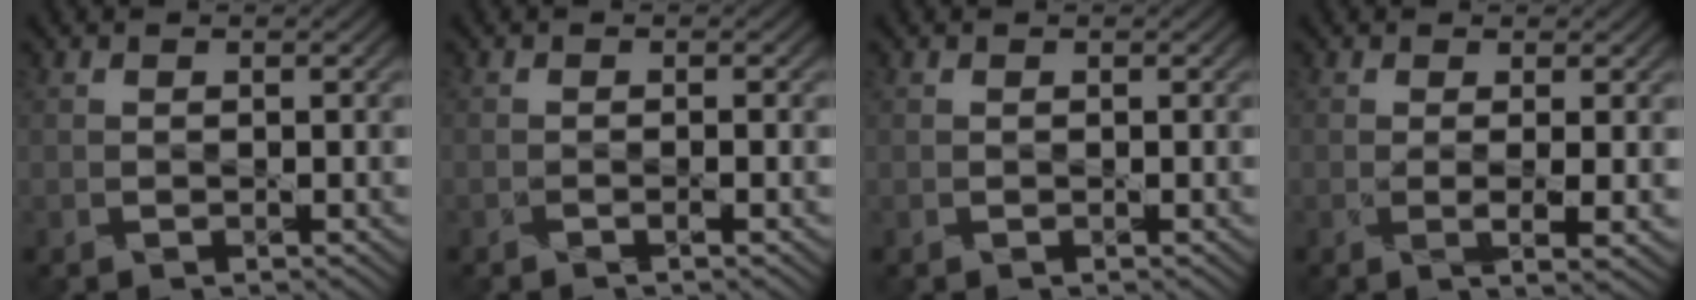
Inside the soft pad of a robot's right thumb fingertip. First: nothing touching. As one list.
[{"total": 1.0, "force": [-0.5, 0.0, 0.8], "torque": [-0.015, 0.001, -0.011]}, {"total": 0.0}, {"total": 2.9, "force": [0.0, 0.4, 2.8], "torque": [-0.058, -0.003, 0.000]}]